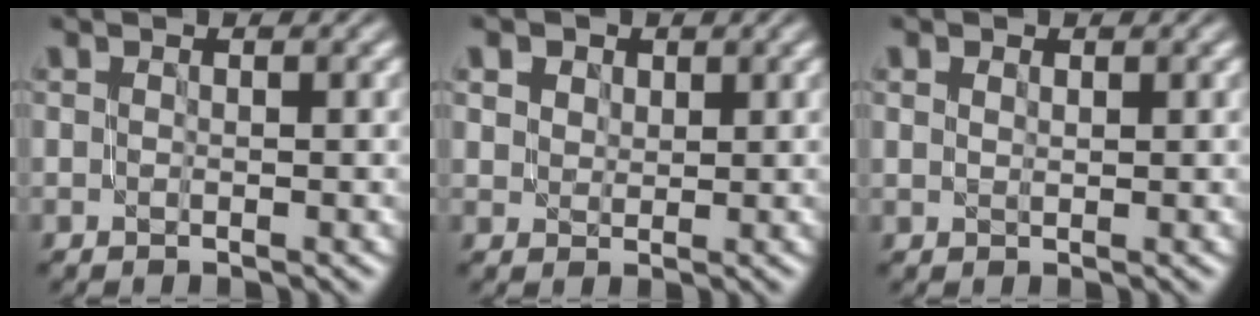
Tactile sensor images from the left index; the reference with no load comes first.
{"total": 3.9, "force": [2.6, 2.4, 1.5], "torque": [-0.049, 0.014, 0.039]}
{"total": 0.7, "force": [0.6, 0.4, 0.1], "torque": [-0.002, 0.000, 0.010]}